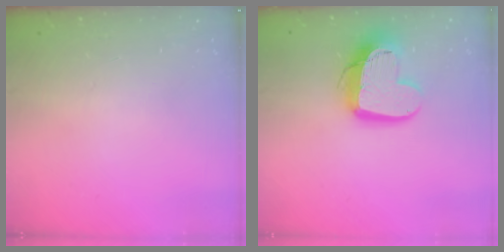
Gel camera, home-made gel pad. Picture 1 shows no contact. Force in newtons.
{"total": 15.4, "press": 15.4, "slide": 1.6}